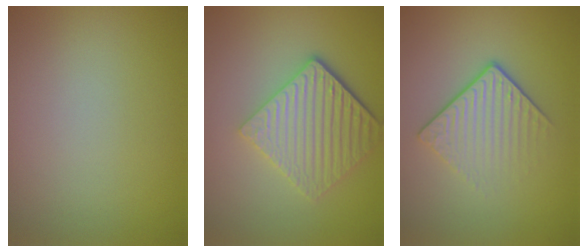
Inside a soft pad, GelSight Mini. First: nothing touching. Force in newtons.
{"total": 5.5, "press": 4.2, "slide": 3.5}
{"total": 4.1, "press": 2.5, "slide": 3.2}